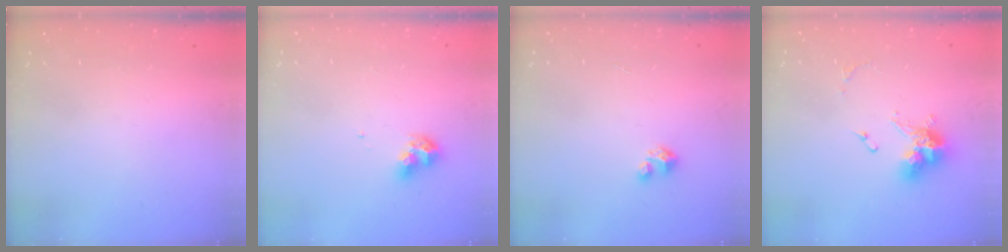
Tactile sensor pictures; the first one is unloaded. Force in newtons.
{"total": 9.0, "press": 9.0, "slide": 0.9}
{"total": 1.7, "press": 1.7, "slide": 0.1}
{"total": 11.4, "press": 11.4, "slide": 0.9}